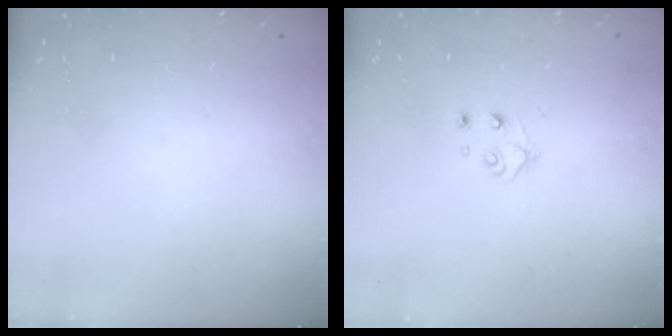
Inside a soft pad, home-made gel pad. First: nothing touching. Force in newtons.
{"total": 4.1, "press": 4.0, "slide": 0.5}